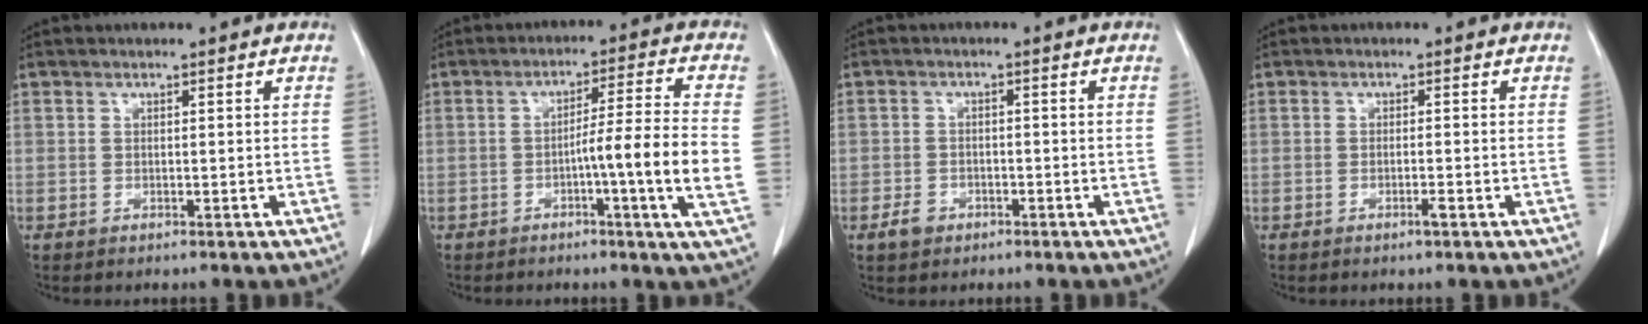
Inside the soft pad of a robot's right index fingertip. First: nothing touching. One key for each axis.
{"total": 10.3, "fx": -1.9, "fy": -1.3, "fz": 10.0, "tx": -0.155, "ty": -0.004, "tz": -0.036}
{"total": 2.7, "fx": -1.5, "fy": 2.1, "fz": 0.8, "tx": -0.012, "ty": 0.006, "tz": -0.021}
{"total": 1.3, "fx": -0.8, "fy": 0.0, "fz": 1.0, "tx": -0.021, "ty": -0.001, "tz": -0.013}